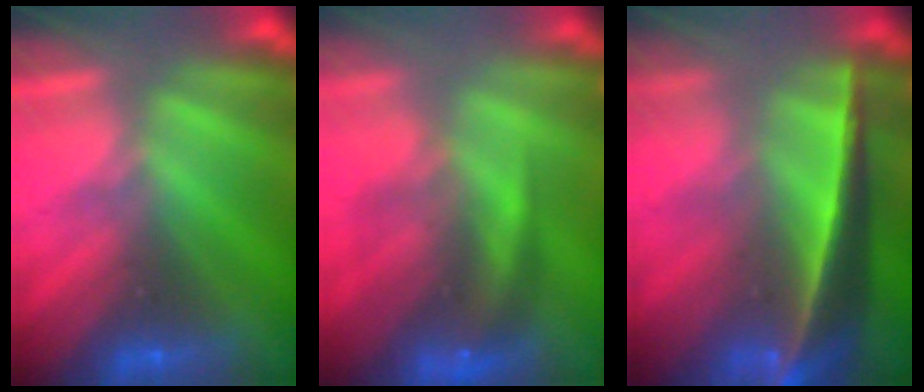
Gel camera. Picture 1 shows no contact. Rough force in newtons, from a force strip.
{"total": 9.8}
{"total": 7.2}